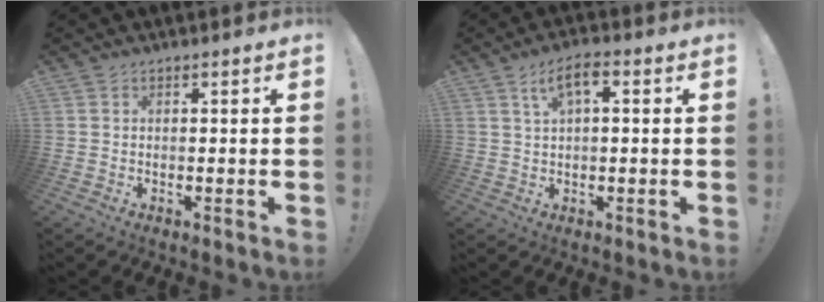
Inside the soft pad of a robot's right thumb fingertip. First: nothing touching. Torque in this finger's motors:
{"motor_torque": [0.81, 0.81, 0.04, 0.04, 0.00]}